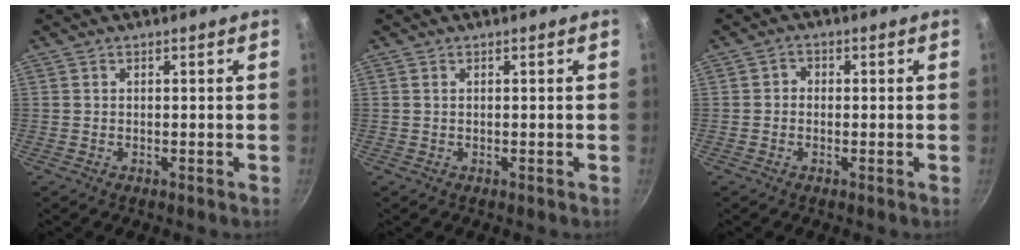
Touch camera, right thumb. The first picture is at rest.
{"total": 0.0}
{"total": 1.8, "force": [-0.2, 1.6, 0.8], "torque": [-0.009, 0.006, -0.009]}